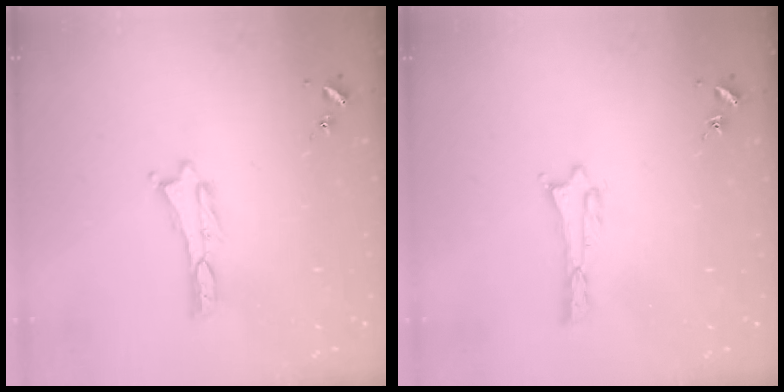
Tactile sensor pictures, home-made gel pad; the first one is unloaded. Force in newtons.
{"total": 0.7, "press": 0.7, "slide": 0.1}